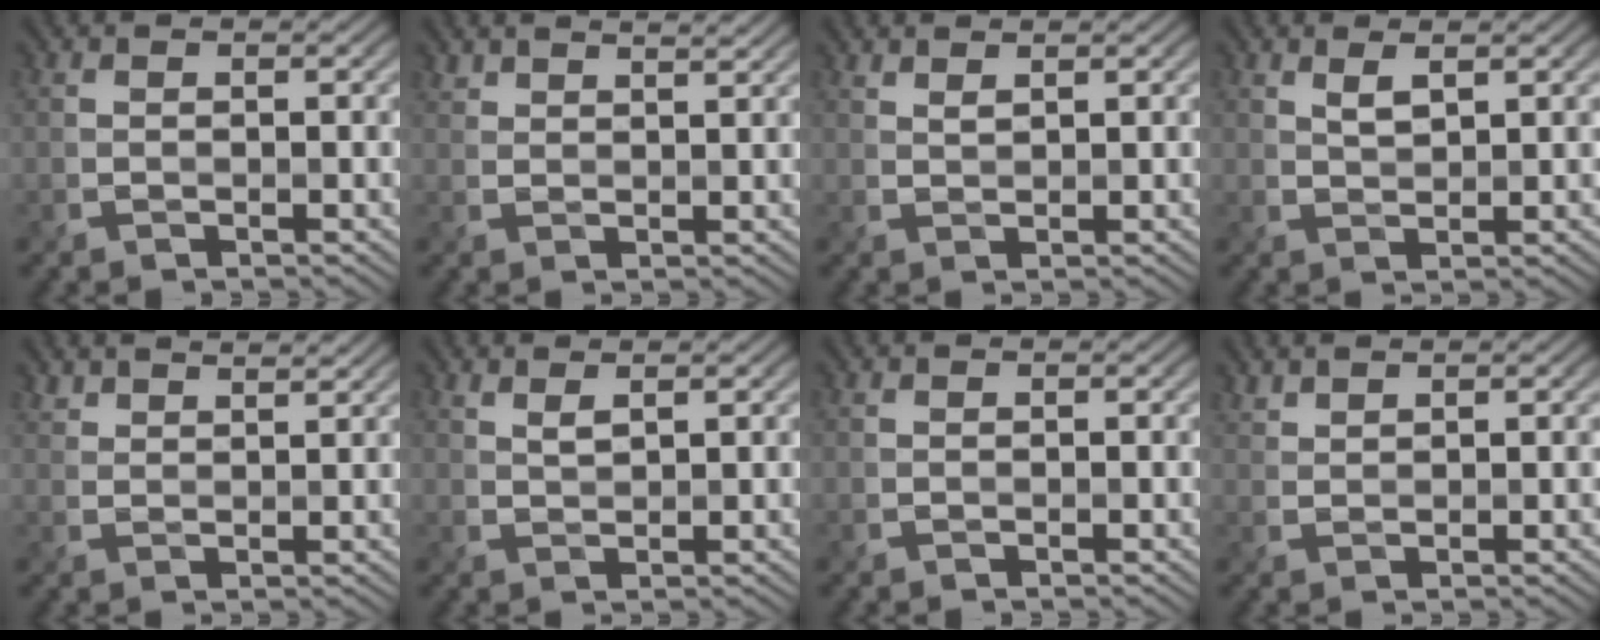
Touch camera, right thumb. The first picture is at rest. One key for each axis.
{"total": 2.9, "fx": 2.7, "fy": 0.4, "fz": 0.9, "tx": -0.017, "ty": -0.002, "tz": 0.046}
{"total": 1.3, "fx": 1.2, "fy": 0.1, "fz": 0.6, "tx": -0.016, "ty": -0.002, "tz": 0.028}
{"total": 1.9, "fx": 1.2, "fy": 0.5, "fz": 1.4, "tx": -0.031, "ty": -0.003, "tz": 0.026}
{"total": 3.3, "fx": 3.1, "fy": 0.6, "fz": 1.0, "tx": -0.022, "ty": -0.002, "tz": 0.058}
{"total": 1.5, "fx": 1.2, "fy": 0.2, "fz": 0.9, "tx": -0.020, "ty": -0.003, "tz": 0.029}
{"total": 0.0}
{"total": 1.6, "fx": 1.5, "fy": 0.2, "fz": 0.4, "tx": -0.013, "ty": 0.001, "tz": 0.035}